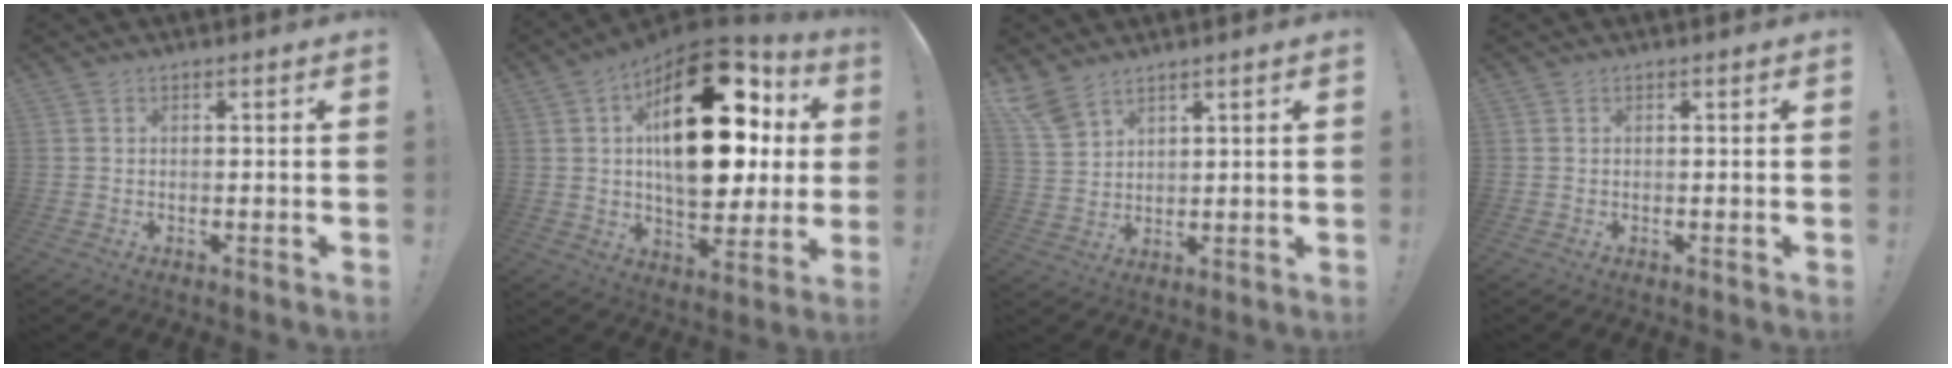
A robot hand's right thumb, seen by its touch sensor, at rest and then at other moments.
{"total": 29.5, "force": [6.5, 15.9, 23.9], "torque": [-0.352, -0.020, 0.116]}
{"total": 6.5, "force": [5.5, 2.7, 2.1], "torque": [-0.051, -0.025, 0.110]}
{"total": 0.0}